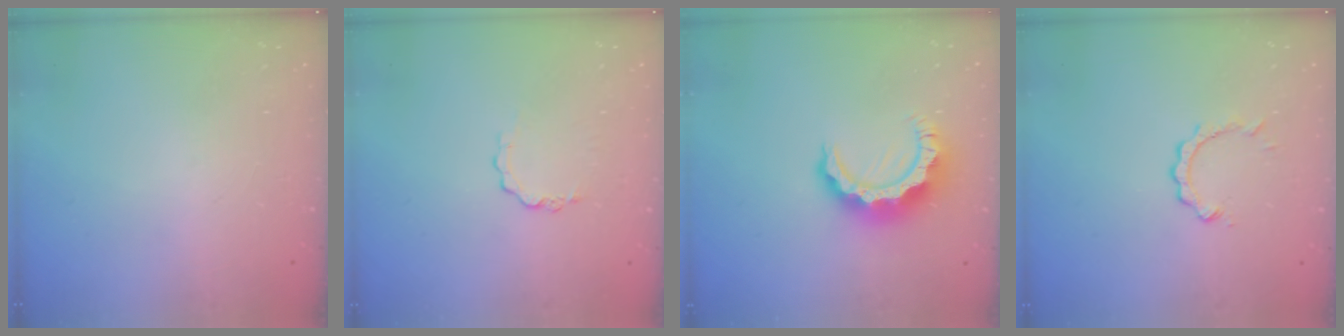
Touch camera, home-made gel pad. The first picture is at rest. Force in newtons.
{"total": 2.9, "press": 2.9, "slide": 0.2}
{"total": 9.8, "press": 9.8, "slide": 1.0}
{"total": 3.2, "press": 3.2, "slide": 0.3}